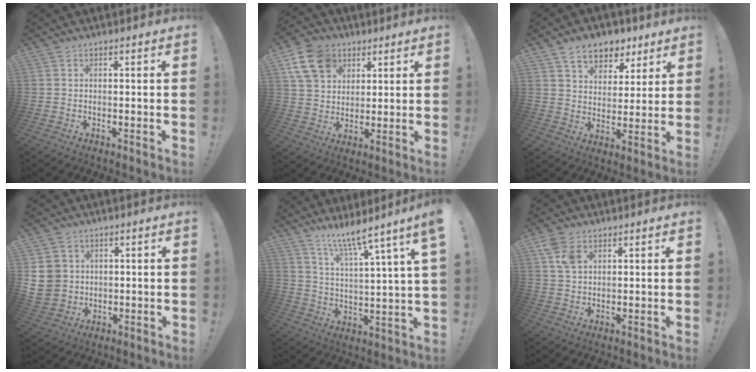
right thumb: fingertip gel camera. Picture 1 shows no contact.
{"total": 12.7, "force": [5.5, 9.8, 6.0], "torque": [-0.104, -0.015, 0.113]}
{"total": 9.6, "force": [6.2, 6.4, 3.5], "torque": [-0.052, -0.037, 0.119]}
{"total": 8.3, "force": [1.8, 7.6, 2.8], "torque": [-0.069, -0.003, 0.041]}
{"total": 9.8, "force": [7.4, 0.4, 6.4], "torque": [-0.108, -0.062, 0.116]}
{"total": 6.2, "force": [2.7, 4.0, 3.9], "torque": [-0.063, -0.003, 0.052]}